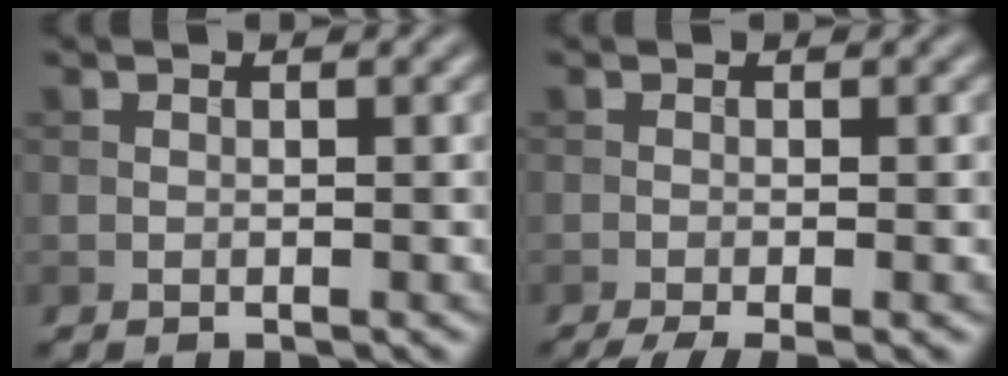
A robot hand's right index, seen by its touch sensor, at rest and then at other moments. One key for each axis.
{"total": 3.4, "fx": -2.2, "fy": 0.7, "fz": 2.5, "tx": -0.040, "ty": -0.007, "tz": -0.041}